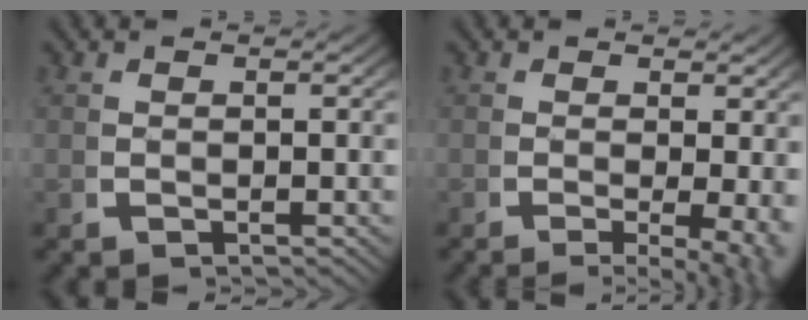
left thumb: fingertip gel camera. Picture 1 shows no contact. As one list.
[{"total": 5.8, "force": [-2.9, 2.2, 4.5], "torque": [-0.065, -0.032, -0.033]}]